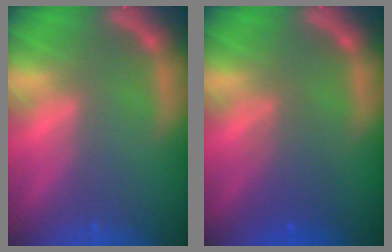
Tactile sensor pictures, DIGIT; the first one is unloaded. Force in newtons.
{"total": 3.0}